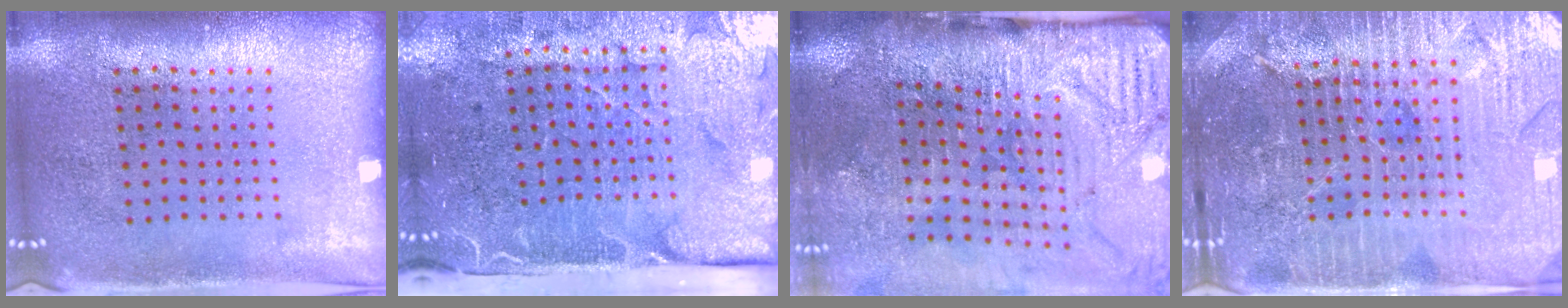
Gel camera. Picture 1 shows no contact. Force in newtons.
{"total": 4.9, "press": 4.0, "slide": 3.0}
{"total": 4.9, "press": 4.1, "slide": 2.8}
{"total": 4.9, "press": 4.5, "slide": 1.8}